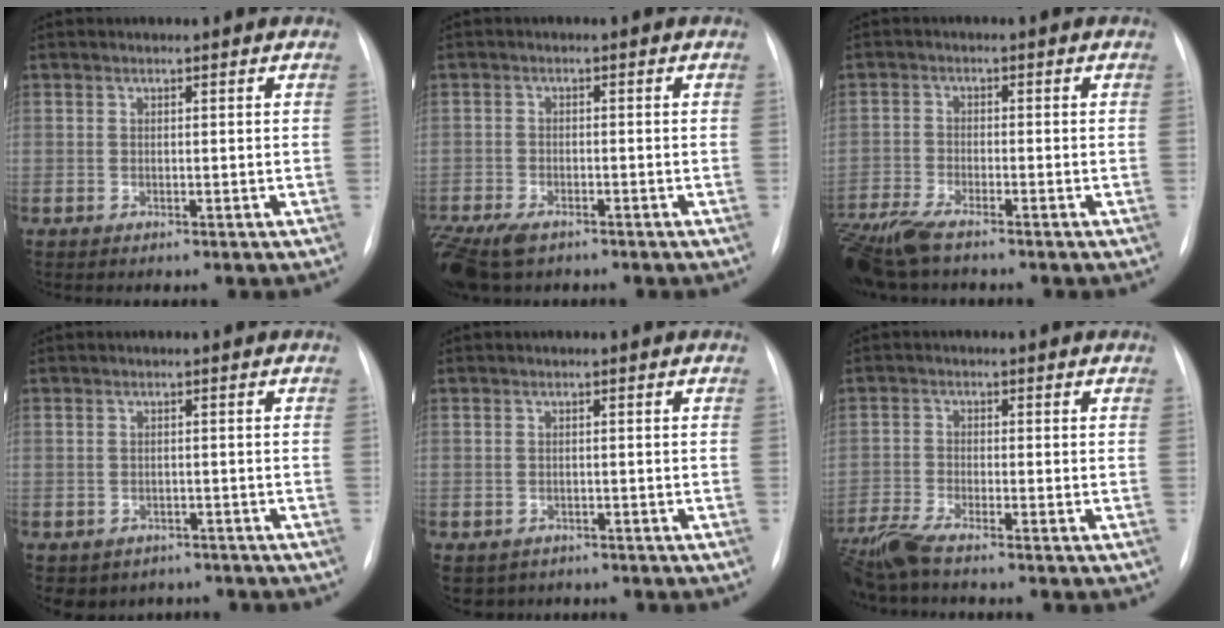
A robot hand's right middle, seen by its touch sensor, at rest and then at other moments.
{"total": 8.9, "force": [-6.4, 3.7, 4.9], "torque": [-0.100, -0.015, -0.101]}
{"total": 9.2, "force": [-7.5, 1.6, 5.0], "torque": [-0.102, -0.021, -0.134]}
{"total": 5.1, "force": [-3.8, 3.3, 0.5], "torque": [0.001, 0.014, -0.045]}
{"total": 3.6, "force": [-2.5, 2.5, 0.5], "torque": [-0.004, 0.005, -0.034]}
{"total": 5.6, "force": [-4.9, -0.2, 2.8], "torque": [-0.062, -0.020, -0.094]}